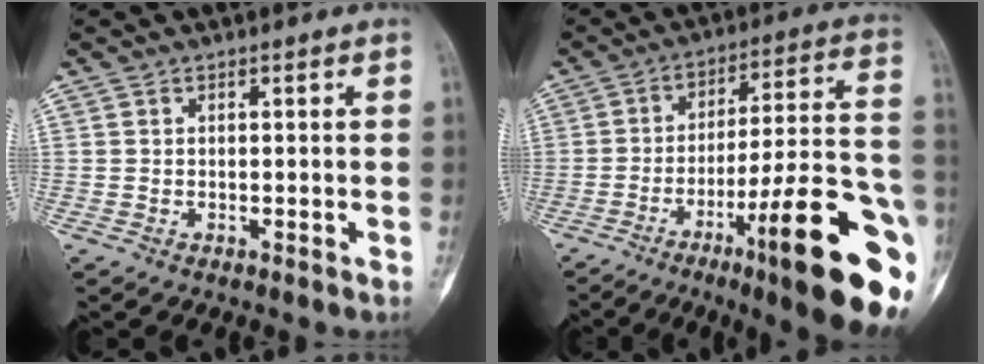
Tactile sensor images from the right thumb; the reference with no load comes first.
{"total": 24.9, "force": [-10.9, 3.8, 22.1], "torque": [-0.250, 0.050, -0.159]}